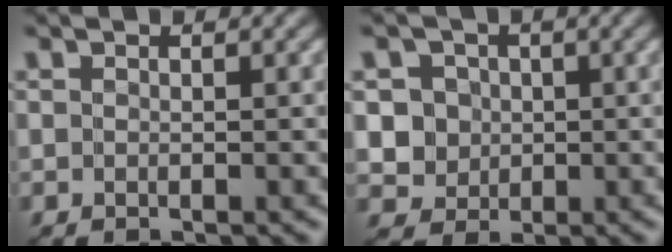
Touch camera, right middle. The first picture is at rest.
{"total": 4.7, "force": [0.9, 4.4, 1.4], "torque": [-0.011, 0.024, 0.008]}